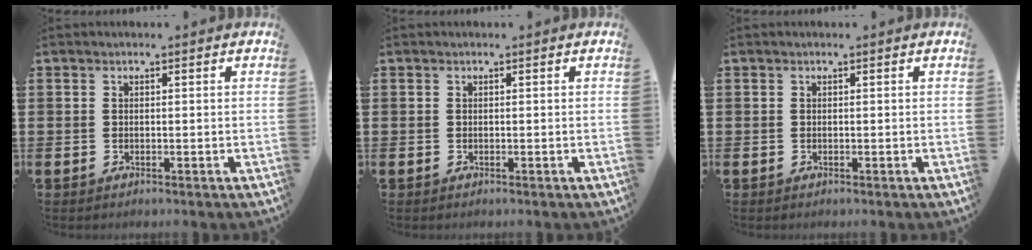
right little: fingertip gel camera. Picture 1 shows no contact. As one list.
[{"total": 0.0}, {"total": 0.0}]